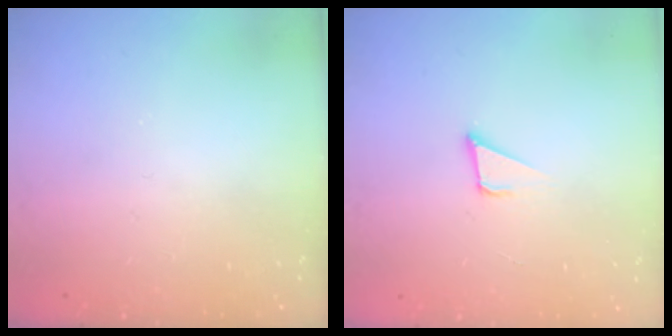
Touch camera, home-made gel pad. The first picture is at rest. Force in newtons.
{"total": 2.2, "press": 2.2, "slide": 0.2}